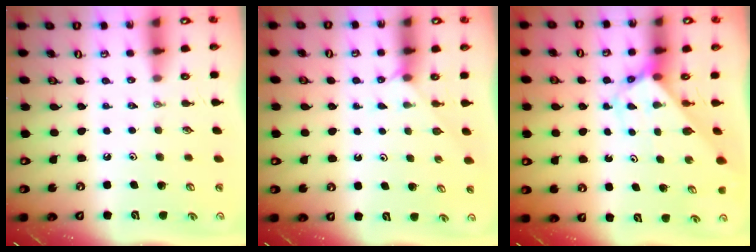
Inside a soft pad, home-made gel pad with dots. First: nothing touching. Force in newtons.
{"total": 1.8, "press": 1.7, "slide": 0.4}
{"total": 2.7, "press": 2.7, "slide": 0.1}